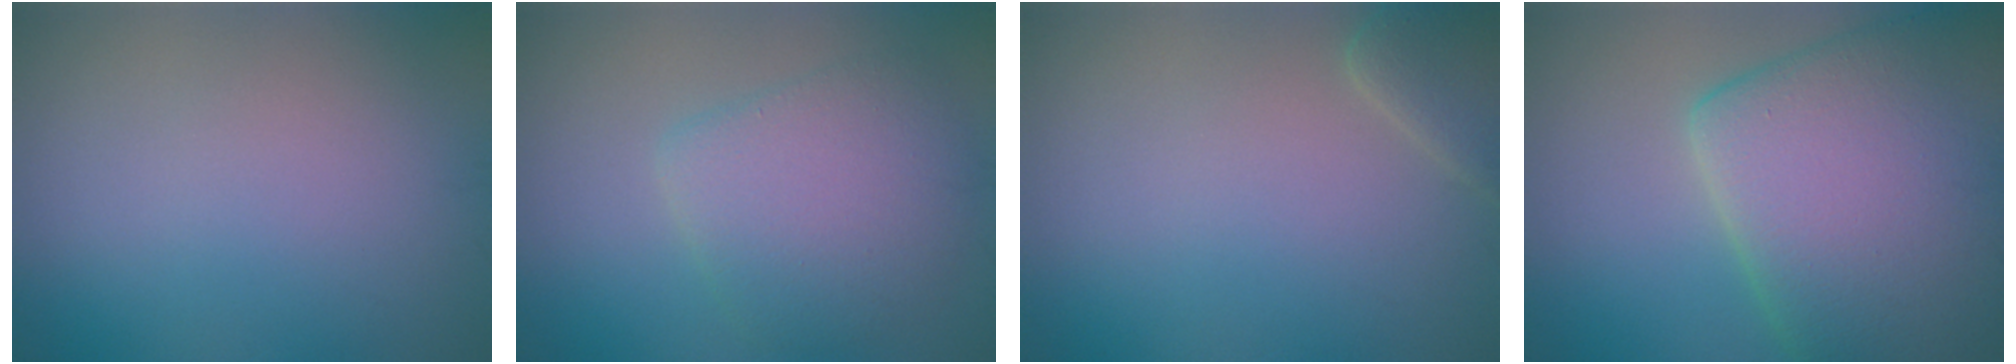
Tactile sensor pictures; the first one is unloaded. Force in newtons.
{"total": 4.9, "press": 4.9, "slide": 0.3}
{"total": 2.6, "press": 2.6, "slide": 0.2}
{"total": 13.6, "press": 13.6, "slide": 0.6}